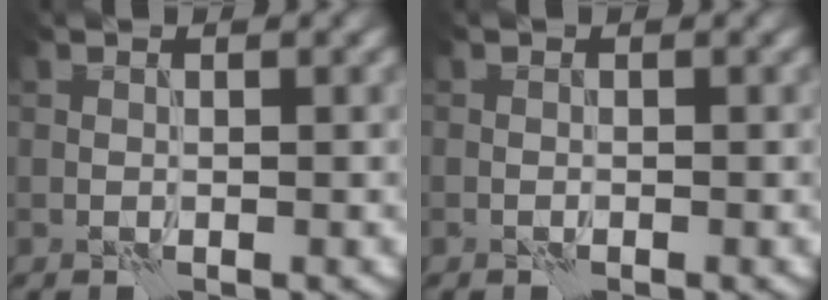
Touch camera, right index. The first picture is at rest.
{"total": 0.0}